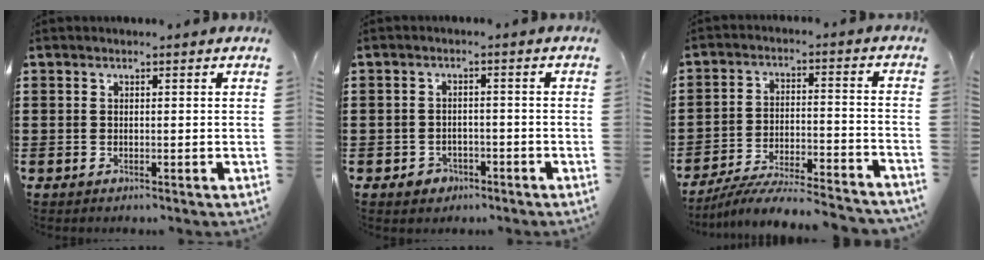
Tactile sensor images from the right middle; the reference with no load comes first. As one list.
[{"total": 1.9, "force": [-1.4, 1.2, 0.4], "torque": [-0.013, 0.000, -0.032]}, {"total": 7.2, "force": [-6.8, 0.1, 2.3], "torque": [-0.043, -0.002, -0.131]}]